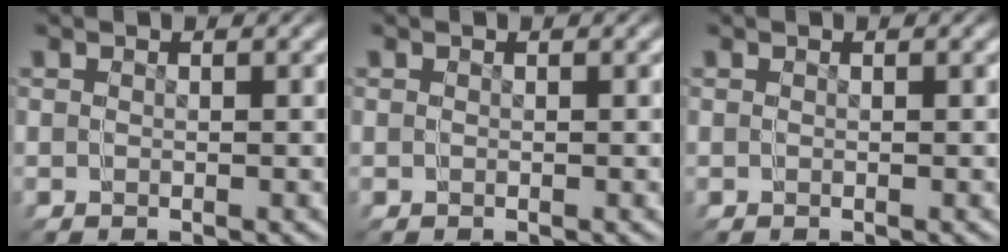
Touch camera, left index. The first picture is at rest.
{"total": 0.0}
{"total": 0.0}